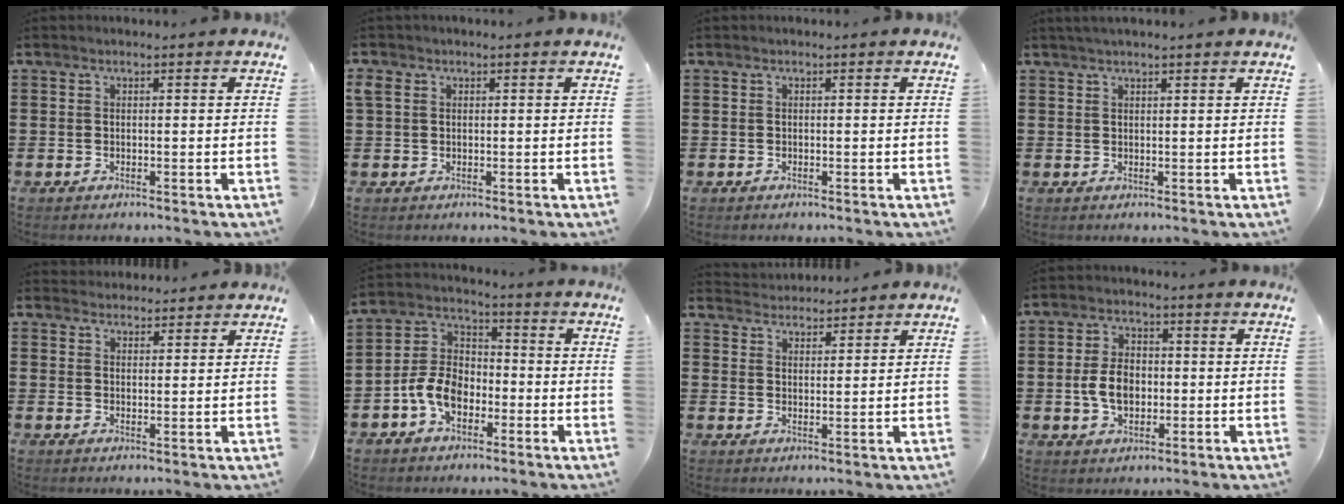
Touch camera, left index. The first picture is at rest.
{"total": 1.7, "force": [0.3, 1.2, 1.1], "torque": [-0.034, 0.005, 0.002]}
{"total": 0.0}
{"total": 1.3, "force": [1.1, -0.1, 0.7], "torque": [-0.014, 0.001, 0.021]}
{"total": 2.4, "force": [2.3, 0.5, -0.4], "torque": [0.000, -0.002, 0.045]}
{"total": 7.1, "force": [-3.3, 4.6, 4.3], "torque": [-0.121, 0.007, -0.074]}
{"total": 3.2, "force": [3.1, 0.4, -0.3], "torque": [-0.004, -0.009, 0.060]}
{"total": 6.1, "force": [-0.7, 3.9, 4.6], "torque": [-0.094, 0.002, -0.019]}